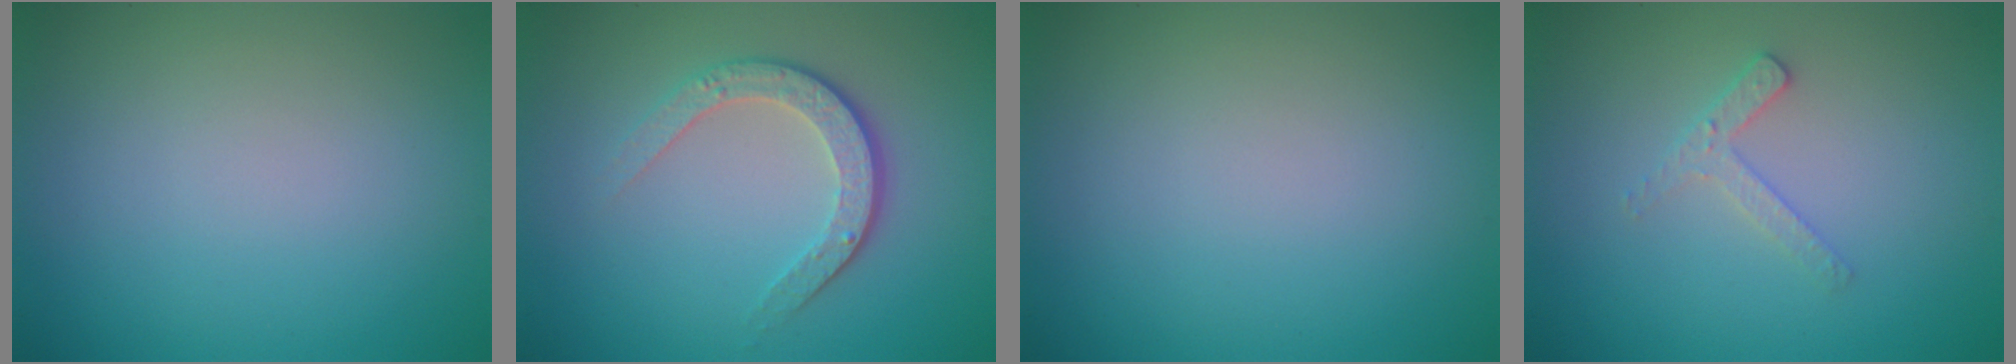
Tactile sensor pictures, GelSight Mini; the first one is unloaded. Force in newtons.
{"total": 3.5, "press": 2.6, "slide": 2.3}
{"total": 0.0}
{"total": 1.7, "press": 1.7, "slide": 0.3}